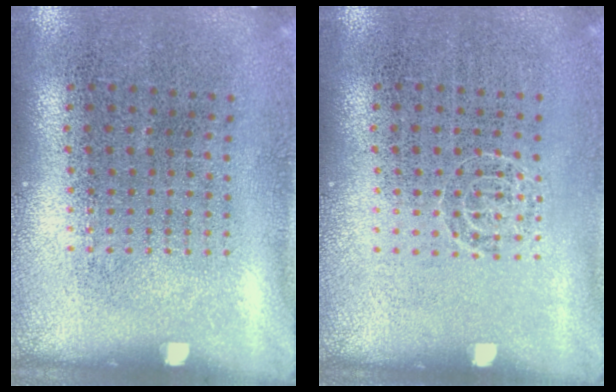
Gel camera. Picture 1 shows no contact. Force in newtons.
{"total": 1.0, "press": 1.0, "slide": 0.1}